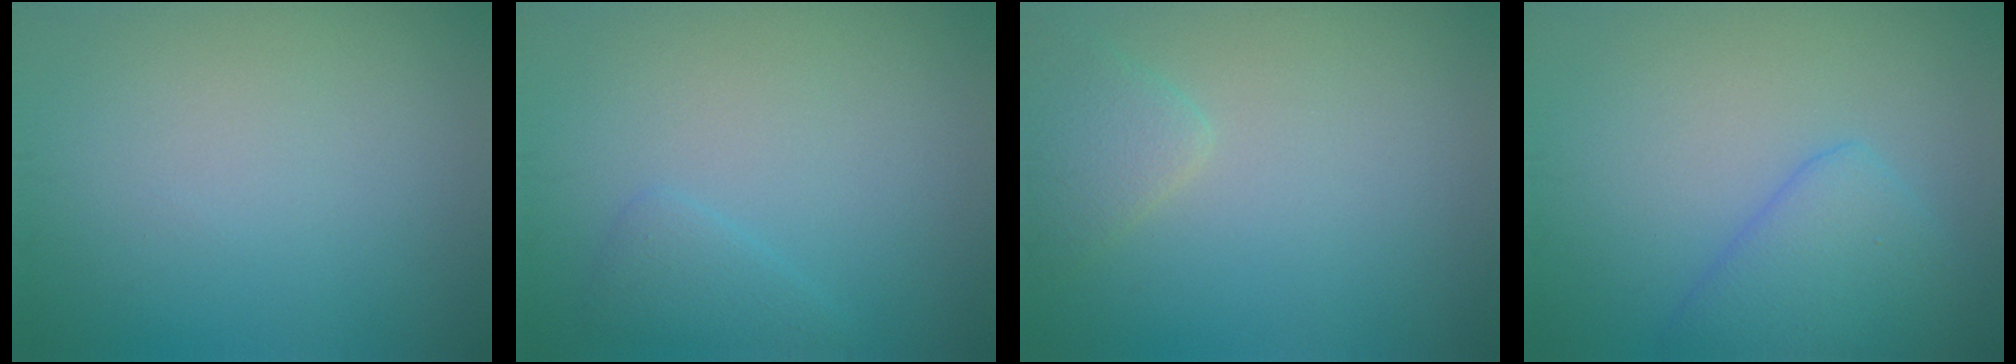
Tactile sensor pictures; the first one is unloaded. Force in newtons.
{"total": 1.7, "press": 1.7, "slide": 0.0}
{"total": 2.1, "press": 2.1, "slide": 0.1}
{"total": 4.1, "press": 4.1, "slide": 0.3}